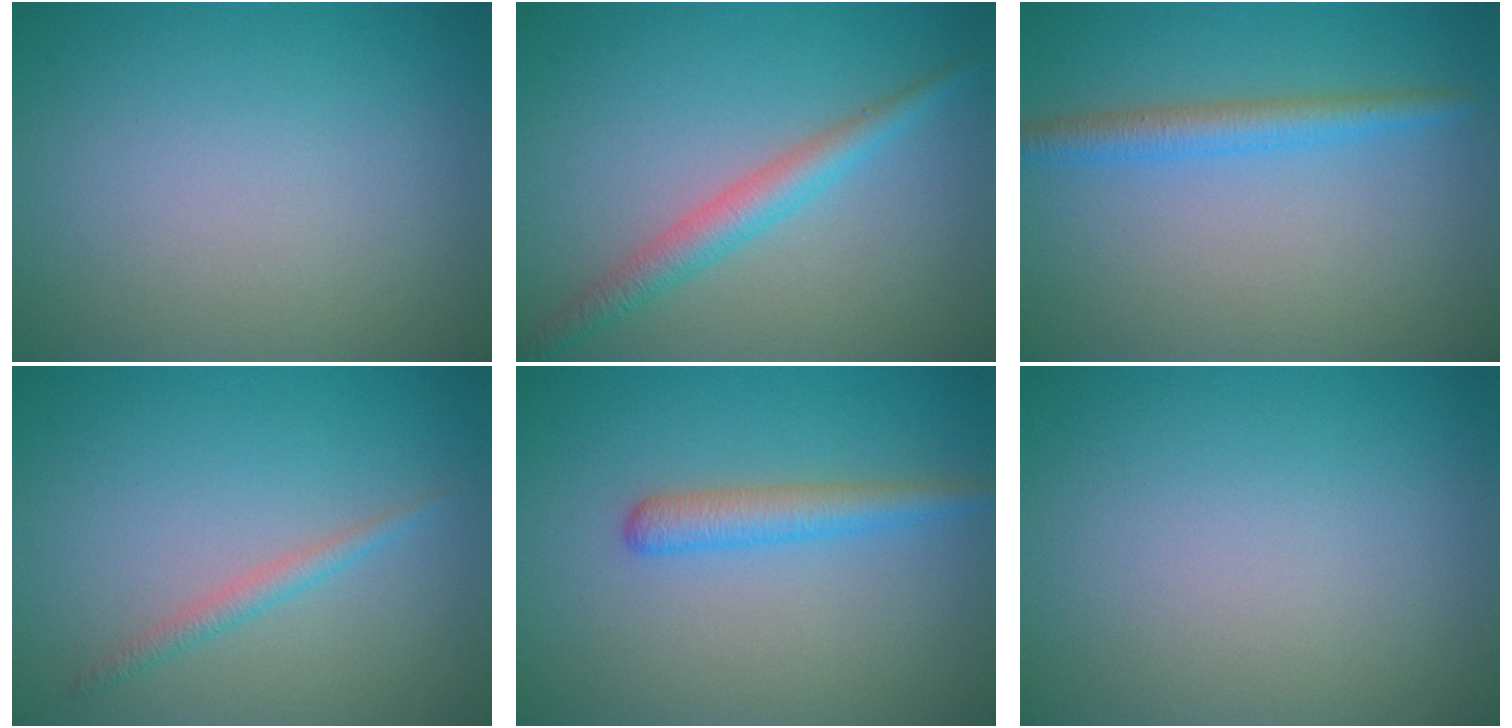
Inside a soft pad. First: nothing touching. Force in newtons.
{"total": 2.9, "press": 2.9, "slide": 0.1}
{"total": 2.7, "press": 2.7, "slide": 0.1}
{"total": 1.4, "press": 1.4, "slide": 0.0}
{"total": 2.5, "press": 2.5, "slide": 0.1}
{"total": 0.0}